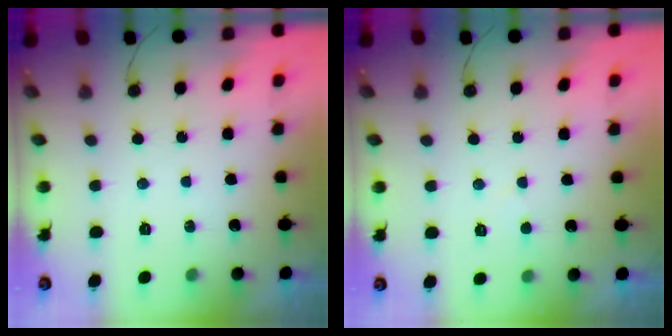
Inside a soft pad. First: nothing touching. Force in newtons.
{"total": 1.6, "press": 1.6, "slide": 0.2}